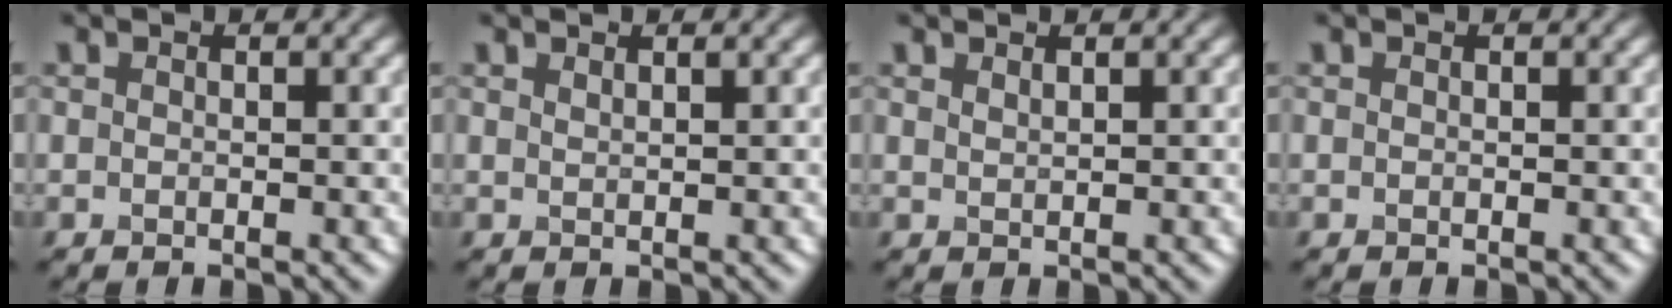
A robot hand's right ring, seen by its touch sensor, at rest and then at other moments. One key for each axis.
{"total": 0.6, "fx": 0.6, "fy": 0.1, "fz": 0.3, "tx": -0.002, "ty": -0.001, "tz": 0.011}
{"total": 0.7, "fx": 0.6, "fy": 0.1, "fz": 0.2, "tx": -0.003, "ty": 0.000, "tz": 0.014}
{"total": 0.0}